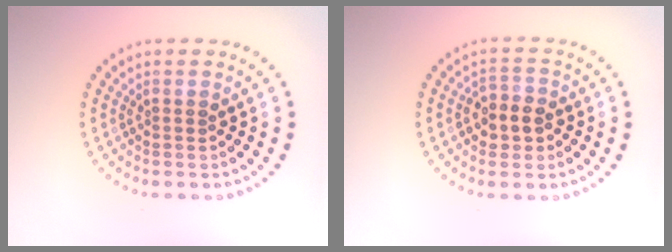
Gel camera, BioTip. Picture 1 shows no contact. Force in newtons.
{"total": 2.8, "press": 2.7, "slide": 0.7}